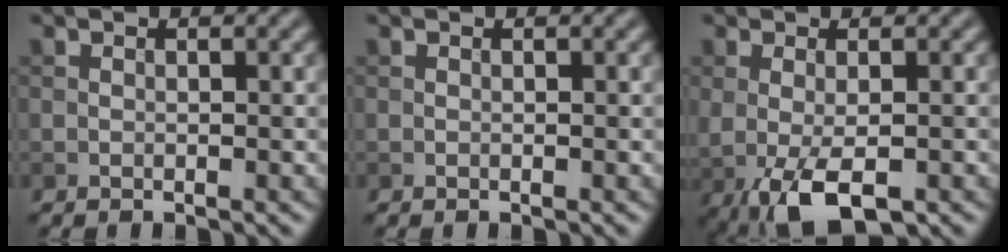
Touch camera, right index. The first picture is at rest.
{"total": 0.0}
{"total": 4.9, "force": [-1.4, 2.0, 4.2], "torque": [-0.083, -0.012, -0.018]}